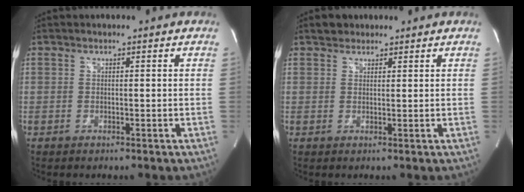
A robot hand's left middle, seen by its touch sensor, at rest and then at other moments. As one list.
[{"total": 1.9, "force": [1.5, 1.2, 0.2], "torque": [-0.005, 0.010, 0.022]}]